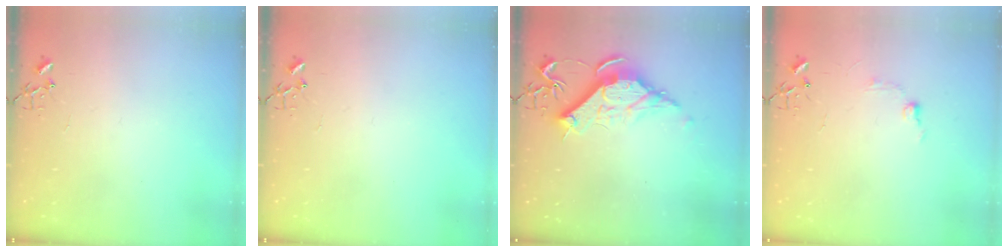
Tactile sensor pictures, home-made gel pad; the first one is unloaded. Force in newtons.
{"total": 0.0}
{"total": 10.8, "press": 10.8, "slide": 0.3}
{"total": 6.4, "press": 6.3, "slide": 0.9}